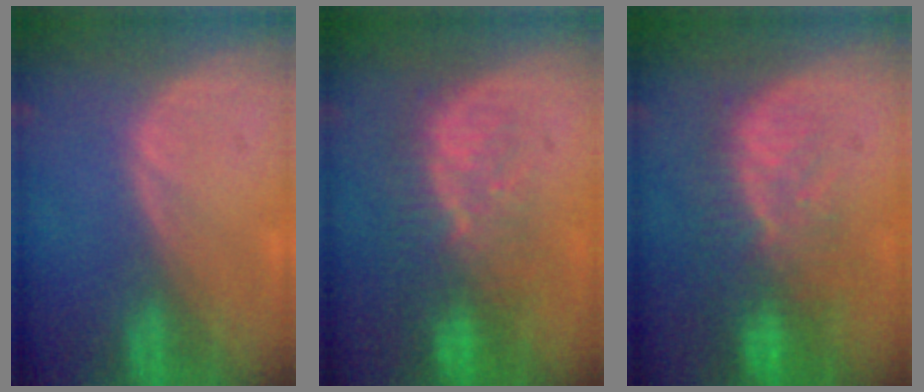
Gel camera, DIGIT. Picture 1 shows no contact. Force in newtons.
{"total": 8.7, "press": 8.0, "slide": 3.6}
{"total": 10.1, "press": 8.5, "slide": 5.5}